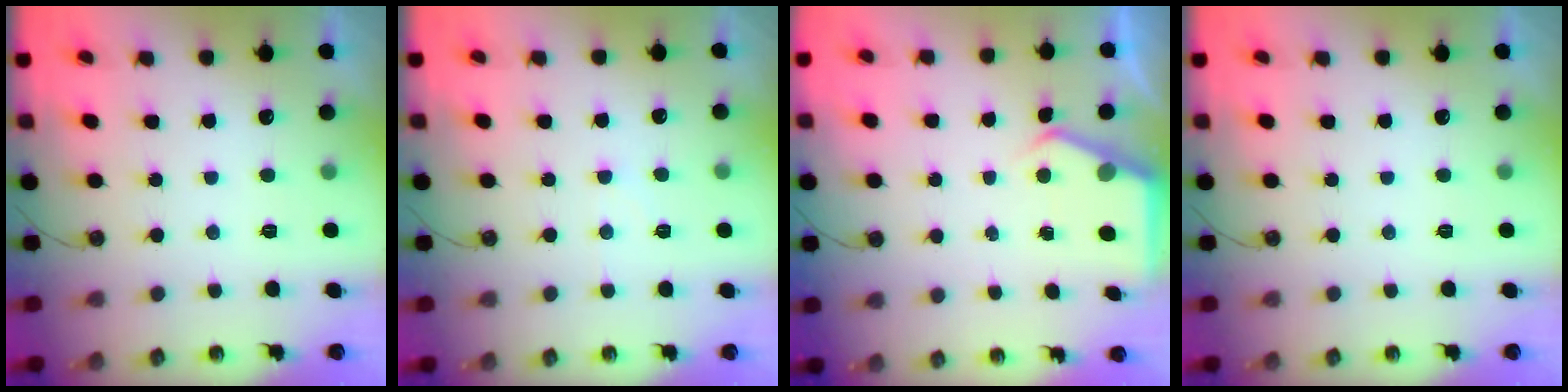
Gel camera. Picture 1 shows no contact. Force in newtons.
{"total": 2.7, "press": 2.7, "slide": 0.3}
{"total": 3.9, "press": 3.9, "slide": 0.2}
{"total": 0.0}